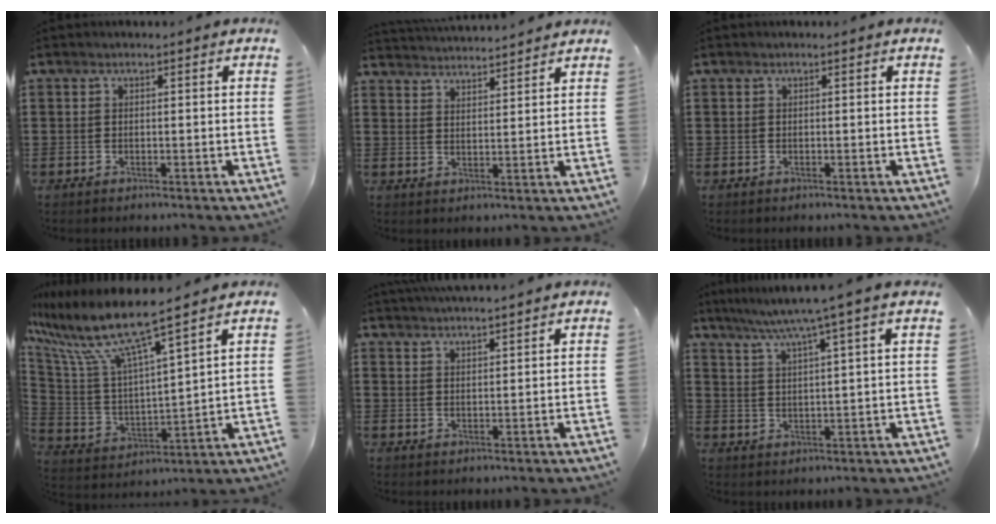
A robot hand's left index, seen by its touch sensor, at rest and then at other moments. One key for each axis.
{"total": 3.3, "fx": 3.2, "fy": -0.4, "fz": -0.3, "tx": -0.006, "ty": -0.018, "tz": 0.058}
{"total": 0.0}
{"total": 10.2, "fx": 8.0, "fy": 0.6, "fz": 6.3, "tx": -0.158, "ty": -0.057, "tz": 0.131}
{"total": 2.7, "fx": 2.7, "fy": -0.3, "fz": 0.2, "tx": -0.011, "ty": -0.008, "tz": 0.050}
{"total": 6.2, "fx": 4.7, "fy": -1.3, "fz": 3.9, "tx": -0.090, "ty": -0.019, "tz": 0.077}